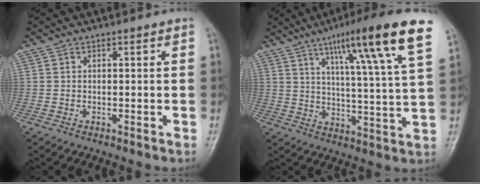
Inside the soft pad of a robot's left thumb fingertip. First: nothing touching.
{"total": 18.3, "force": [10.0, 1.5, 15.2], "torque": [-0.218, -0.034, 0.146]}